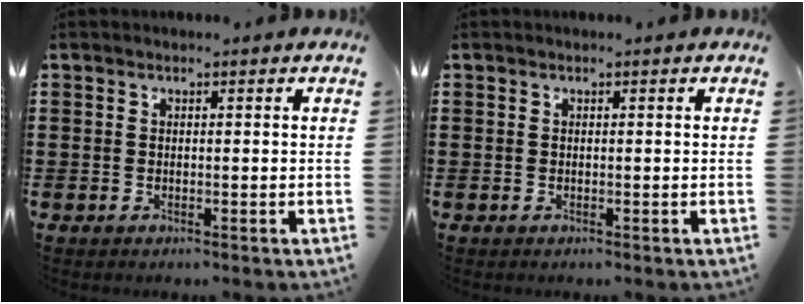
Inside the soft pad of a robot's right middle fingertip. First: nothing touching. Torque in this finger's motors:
{"motor_torque": [-0.01, -0.16, 0.05, 0.01]}